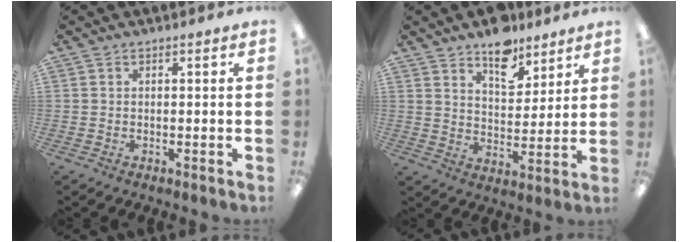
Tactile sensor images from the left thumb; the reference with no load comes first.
{"total": 12.3, "force": [9.3, 5.8, 5.4], "torque": [-0.063, -0.061, 0.166]}